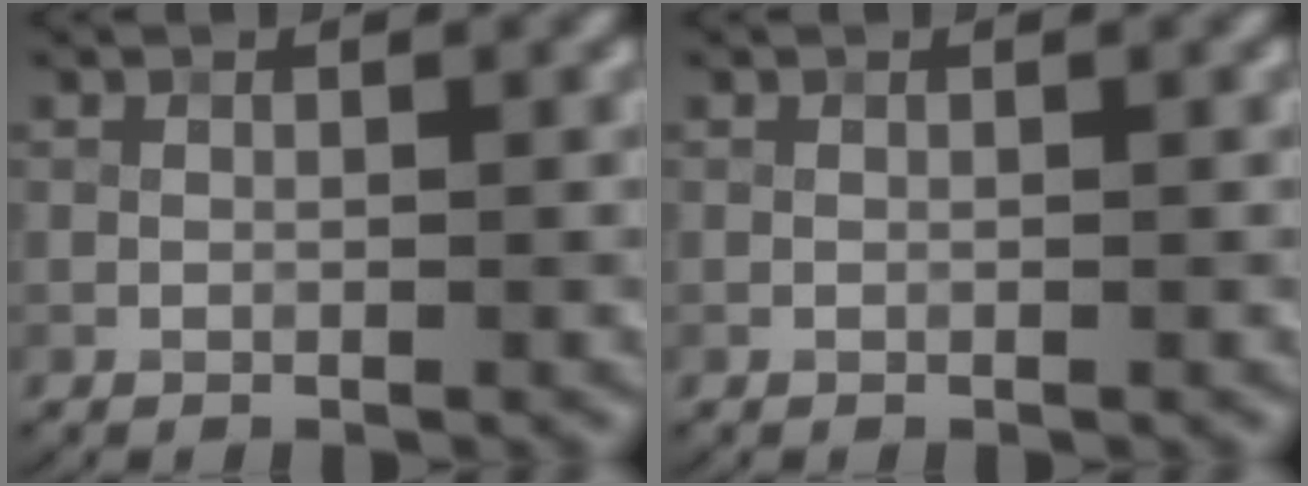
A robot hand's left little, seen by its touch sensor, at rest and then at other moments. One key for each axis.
{"total": 0.0}